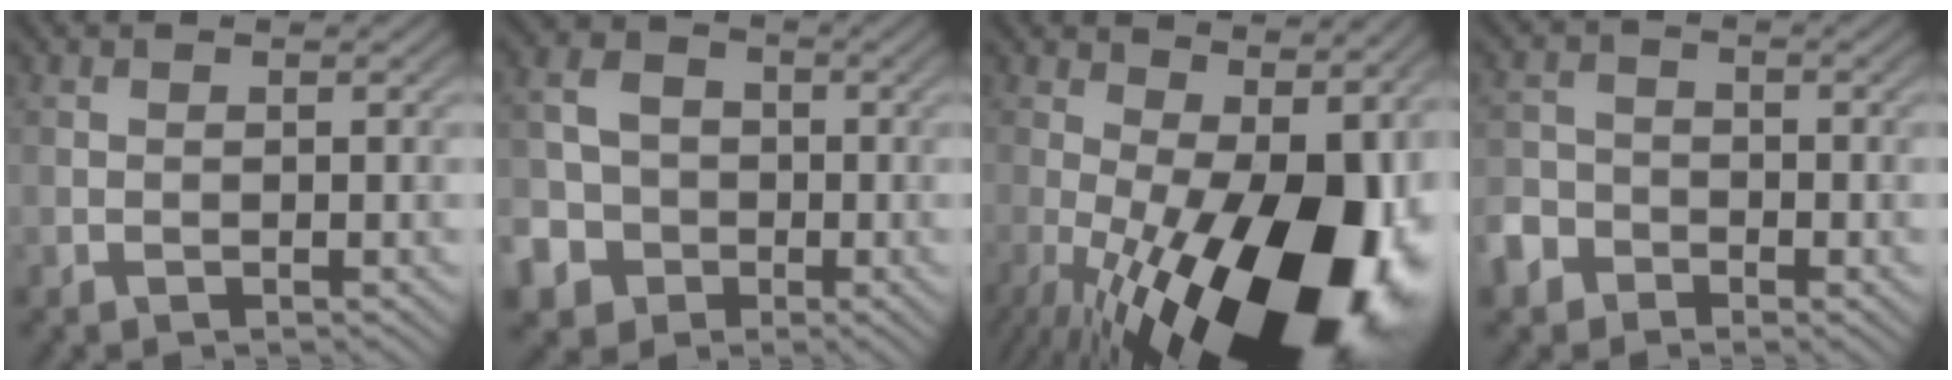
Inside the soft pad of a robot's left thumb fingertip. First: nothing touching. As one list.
[{"total": 8.3, "force": [-3.1, 7.2, 2.6], "torque": [-0.077, -0.026, -0.080]}, {"total": 21.8, "force": [-5.7, 9.7, 18.7], "torque": [-0.274, -0.012, -0.077]}, {"total": 4.7, "force": [-2.8, 3.4, 1.7], "torque": [-0.037, -0.003, -0.059]}]